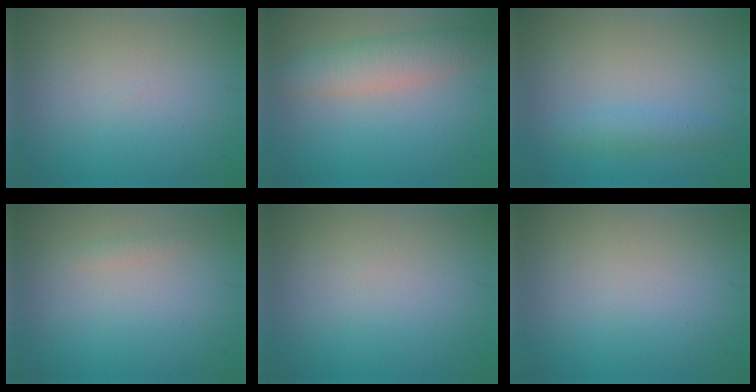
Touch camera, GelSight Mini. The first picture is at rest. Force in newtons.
{"total": 4.0, "press": 4.0, "slide": 0.1}
{"total": 1.6, "press": 1.6, "slide": 0.1}
{"total": 0.6, "press": 0.6, "slide": 0.0}
{"total": 0.0}
{"total": 0.0}